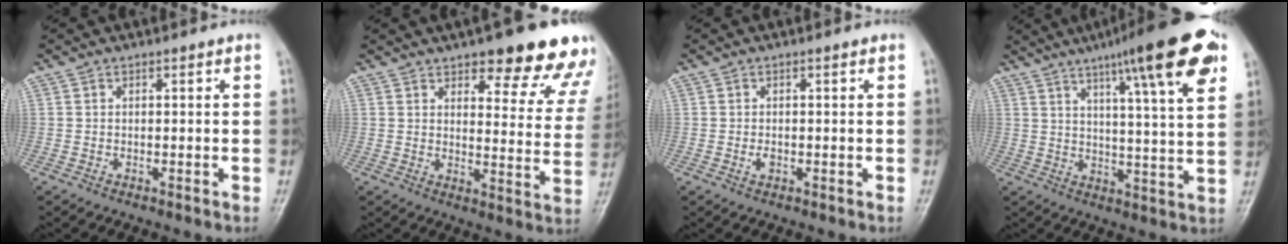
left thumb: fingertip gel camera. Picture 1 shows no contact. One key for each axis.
{"total": 18.6, "fx": 13.1, "fy": 6.2, "fz": 11.6, "tx": -0.090, "ty": -0.061, "tz": 0.151}
{"total": 1.2, "fx": -0.2, "fy": 0.7, "fz": 1.0, "tx": -0.014, "ty": 0.000, "tz": -0.001}
{"total": 18.8, "fx": 10.3, "fy": 2.7, "fz": 15.5, "tx": -0.209, "ty": -0.026, "tz": 0.144}